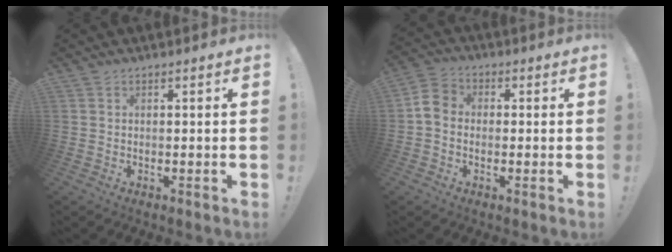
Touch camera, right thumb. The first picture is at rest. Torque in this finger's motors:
{"motor_torque": [-0.08, 0.32, -0.23, 0.13, 0.24]}